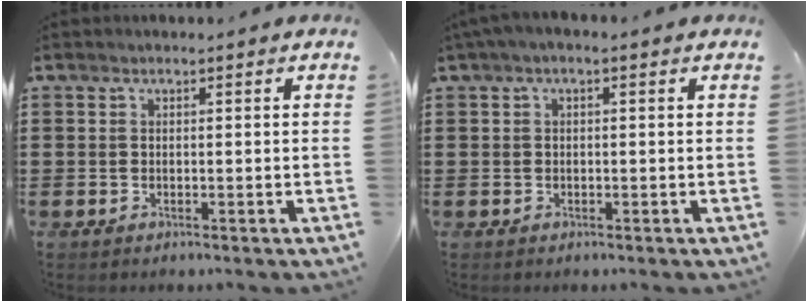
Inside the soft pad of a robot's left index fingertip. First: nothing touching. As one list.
[{"total": 1.2, "force": [-0.3, 0.3, 1.2], "torque": [-0.019, -0.002, -0.004]}]